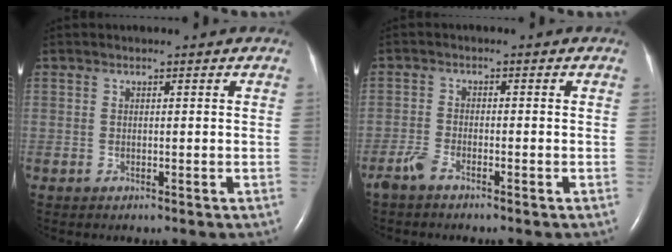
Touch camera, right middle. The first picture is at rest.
{"total": 2.5, "force": [-2.0, 0.5, 1.3], "torque": [-0.038, -0.003, -0.043]}